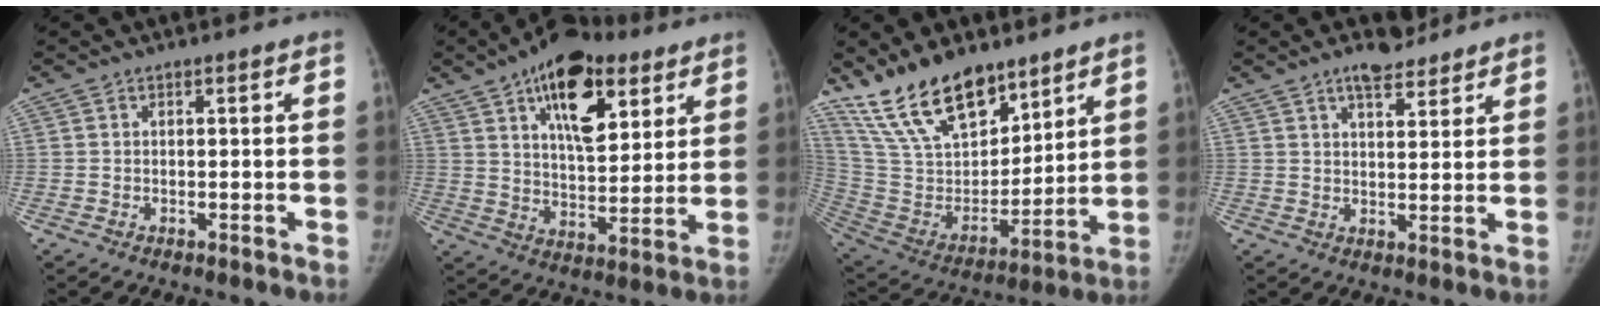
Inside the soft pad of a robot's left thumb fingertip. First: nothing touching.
{"total": 18.6, "force": [9.3, 9.3, 13.1], "torque": [-0.160, -0.031, 0.147]}
{"total": 21.0, "force": [15.5, 9.7, 10.4], "torque": [-0.151, -0.069, 0.292]}
{"total": 6.3, "force": [4.7, 2.5, 3.3], "torque": [-0.034, -0.029, 0.075]}